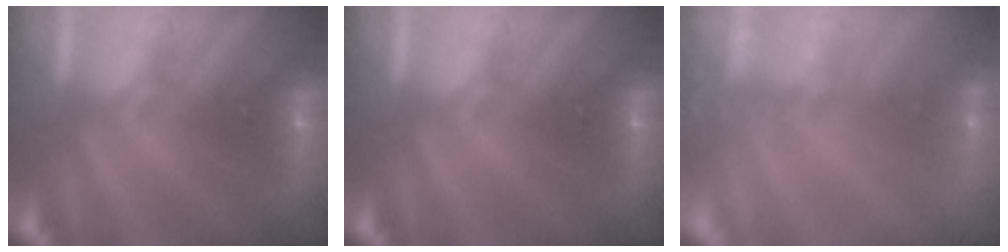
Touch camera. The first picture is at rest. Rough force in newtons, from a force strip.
{"total": 0.0}
{"total": 2.4}